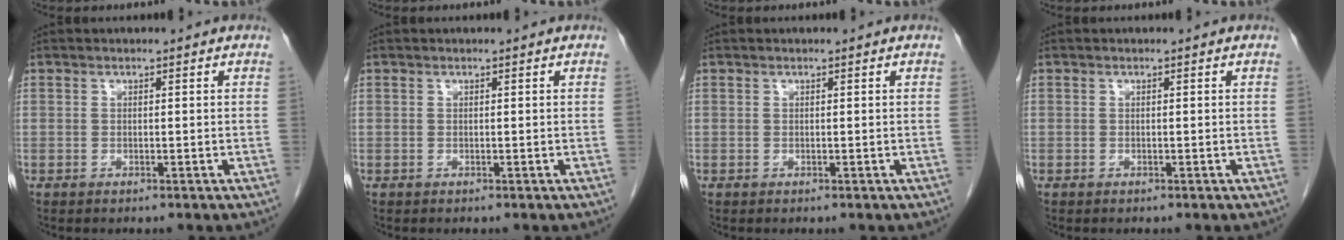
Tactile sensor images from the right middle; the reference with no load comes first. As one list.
[{"total": 0.0}, {"total": 0.0}, {"total": 0.0}]